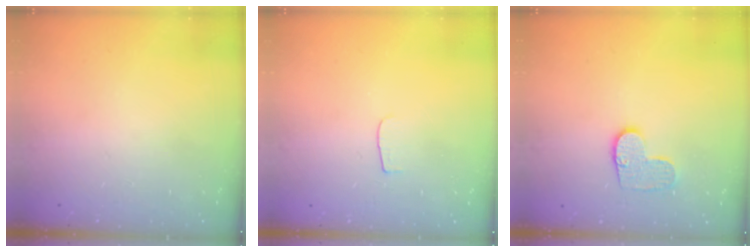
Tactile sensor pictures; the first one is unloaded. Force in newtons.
{"total": 3.0, "press": 3.0, "slide": 0.4}
{"total": 8.4, "press": 8.4, "slide": 0.3}